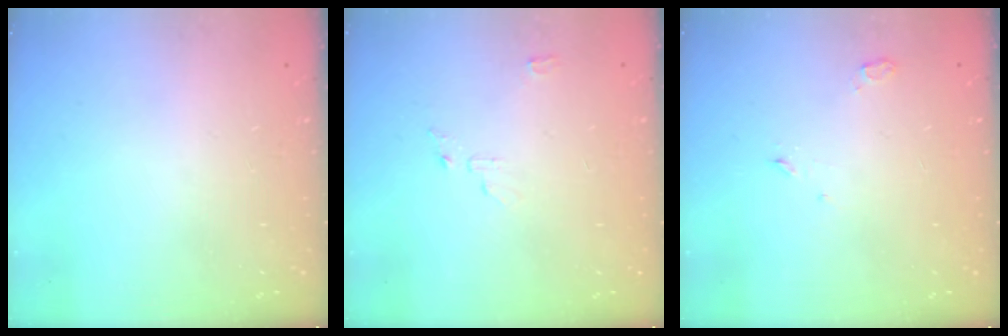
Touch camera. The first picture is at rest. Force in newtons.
{"total": 4.7, "press": 4.6, "slide": 0.6}
{"total": 2.8, "press": 2.7, "slide": 0.7}